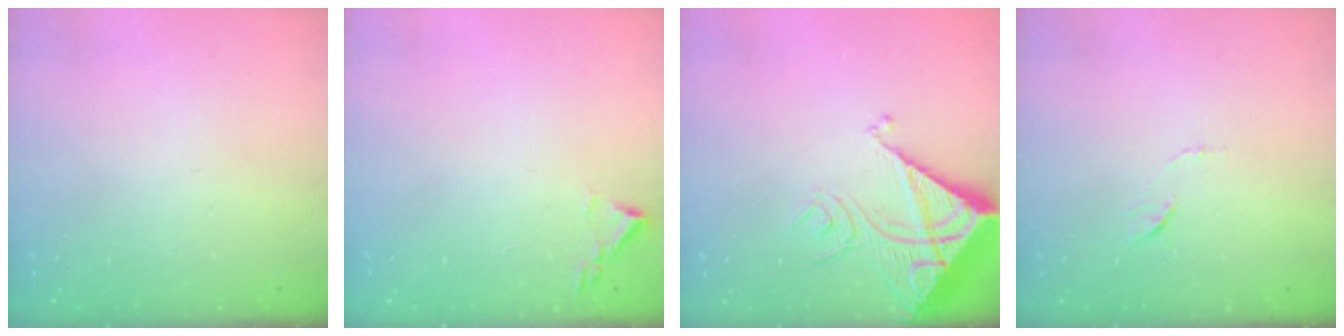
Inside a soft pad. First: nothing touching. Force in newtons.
{"total": 1.8, "press": 1.8, "slide": 0.3}
{"total": 13.1, "press": 13.0, "slide": 1.5}
{"total": 4.6, "press": 4.5, "slide": 0.5}